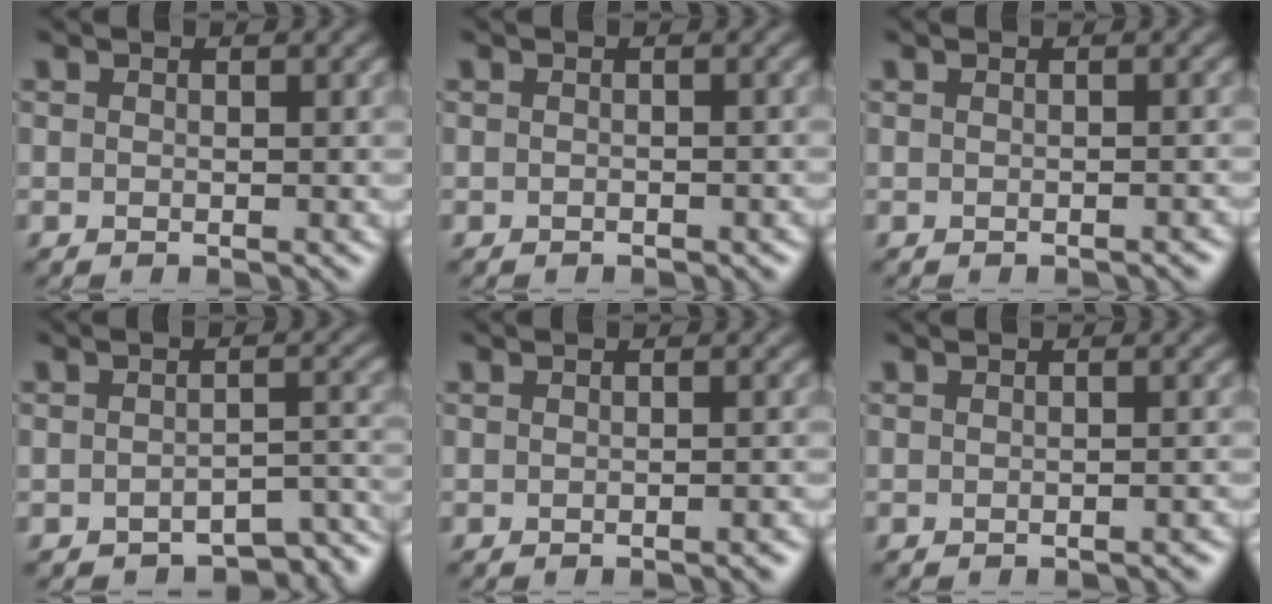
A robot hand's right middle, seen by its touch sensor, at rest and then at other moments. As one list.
[{"total": 0.5, "force": [-0.4, 0.2, 0.2], "torque": [-0.002, -0.002, -0.005]}, {"total": 0.6, "force": [-0.5, 0.2, 0.4], "torque": [-0.002, 0.001, -0.007]}, {"total": 4.5, "force": [-3.7, 1.8, 2.0], "torque": [-0.016, -0.012, -0.041]}, {"total": 0.9, "force": [-0.5, 0.3, 0.7], "torque": [-0.005, 0.002, -0.008]}, {"total": 0.8, "force": [-0.6, 0.2, 0.4], "torque": [-0.002, 0.002, -0.008]}]